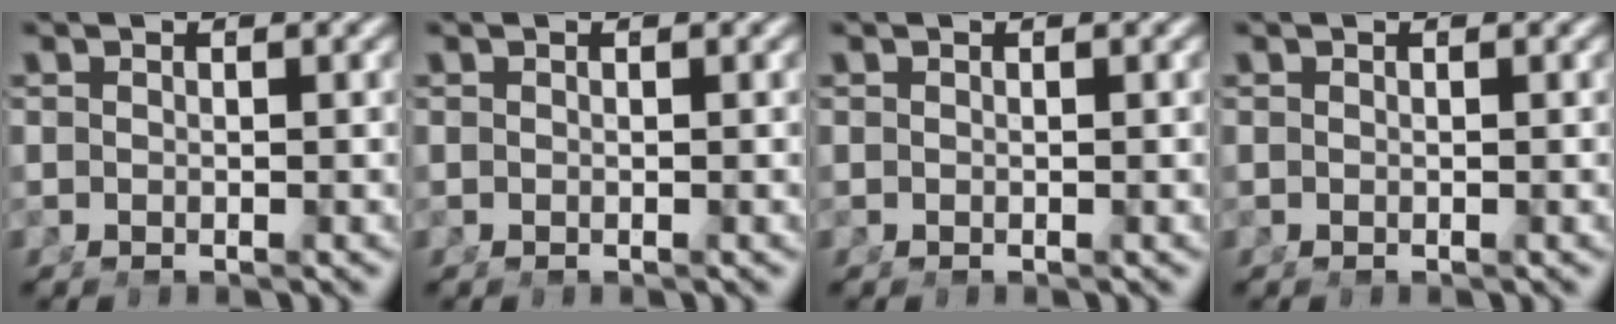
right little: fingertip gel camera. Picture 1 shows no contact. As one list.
[{"total": 0.0}, {"total": 0.0}, {"total": 0.0}]